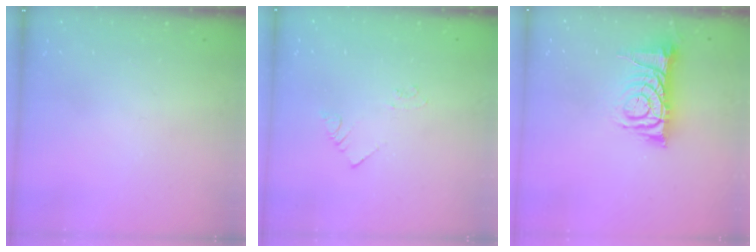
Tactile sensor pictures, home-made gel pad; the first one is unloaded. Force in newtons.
{"total": 2.1, "press": 2.1, "slide": 0.3}
{"total": 10.3, "press": 10.3, "slide": 1.0}